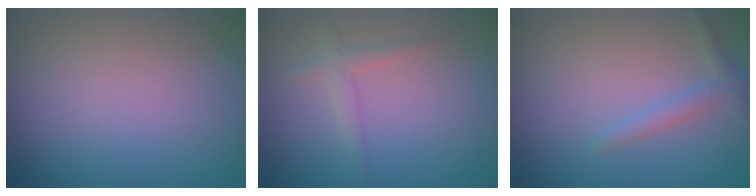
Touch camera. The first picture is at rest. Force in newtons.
{"total": 1.4, "press": 1.4, "slide": 0.0}
{"total": 1.4, "press": 1.4, "slide": 0.1}